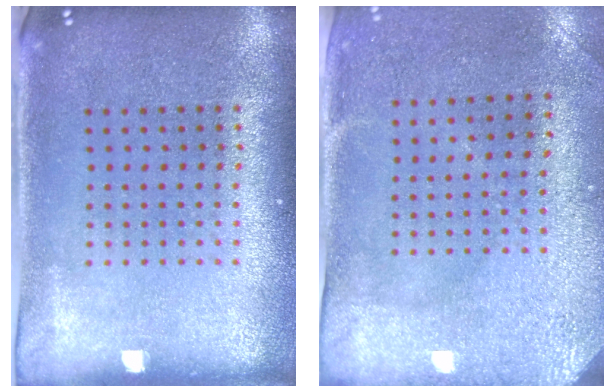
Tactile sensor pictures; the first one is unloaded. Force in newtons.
{"total": 3.0, "press": 2.4, "slide": 1.8}